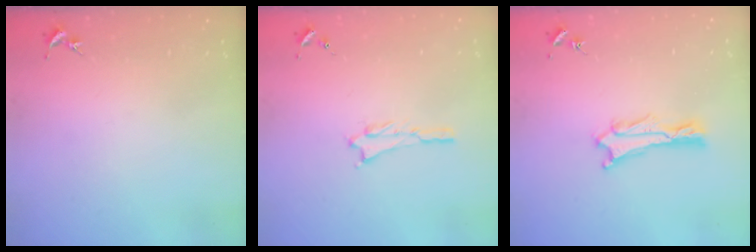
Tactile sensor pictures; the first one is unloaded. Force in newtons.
{"total": 0.8, "press": 0.8, "slide": 0.2}
{"total": 0.9, "press": 0.9, "slide": 0.2}